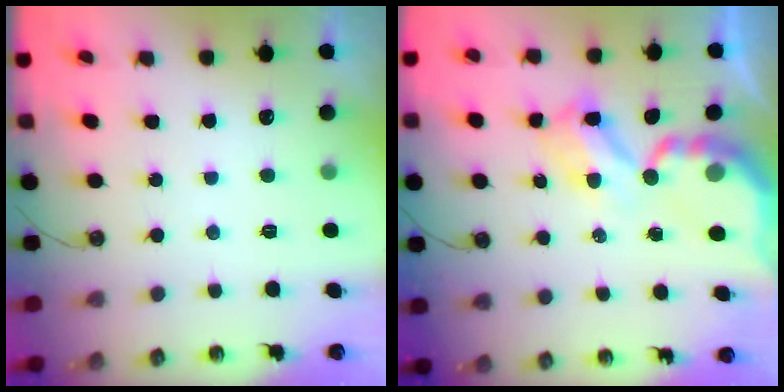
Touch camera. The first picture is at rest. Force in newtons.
{"total": 7.7, "press": 7.7, "slide": 0.4}